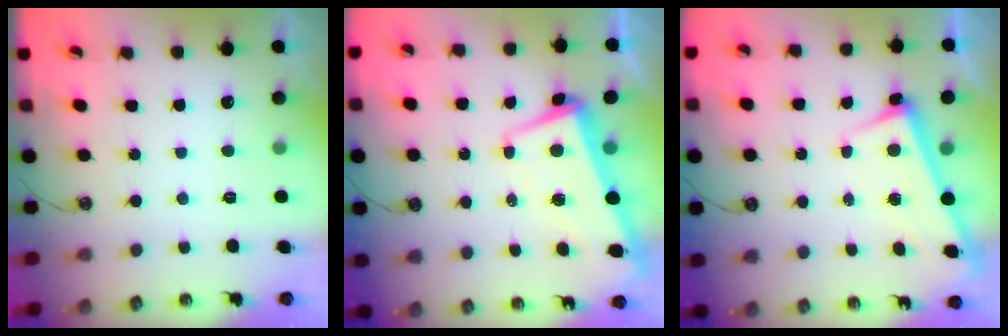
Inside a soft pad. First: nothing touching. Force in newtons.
{"total": 1.7, "press": 0.4, "slide": 1.7}
{"total": 2.8, "press": 2.8, "slide": 0.4}